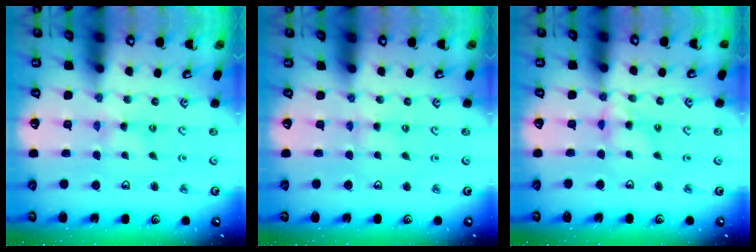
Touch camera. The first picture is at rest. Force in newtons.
{"total": 1.8, "press": 1.7, "slide": 0.3}
{"total": 6.0, "press": 5.9, "slide": 0.6}